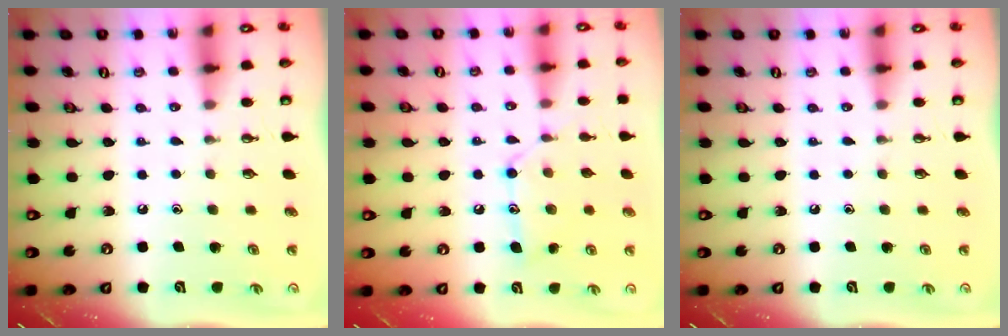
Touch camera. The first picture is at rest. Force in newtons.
{"total": 12.1, "press": 12.0, "slide": 0.7}
{"total": 0.0}